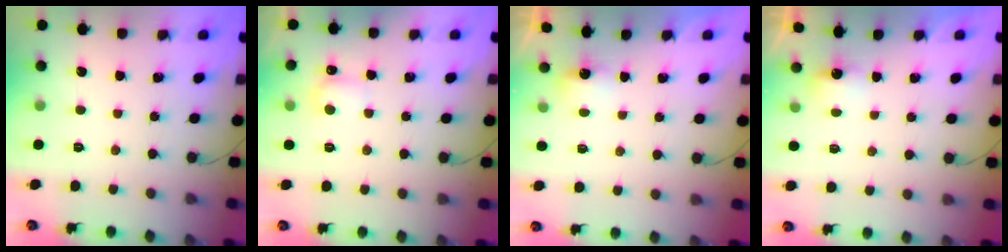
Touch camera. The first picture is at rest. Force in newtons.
{"total": 4.2, "press": 4.1, "slide": 1.0}
{"total": 2.7, "press": 2.6, "slide": 0.6}
{"total": 2.7, "press": 2.6, "slide": 0.6}